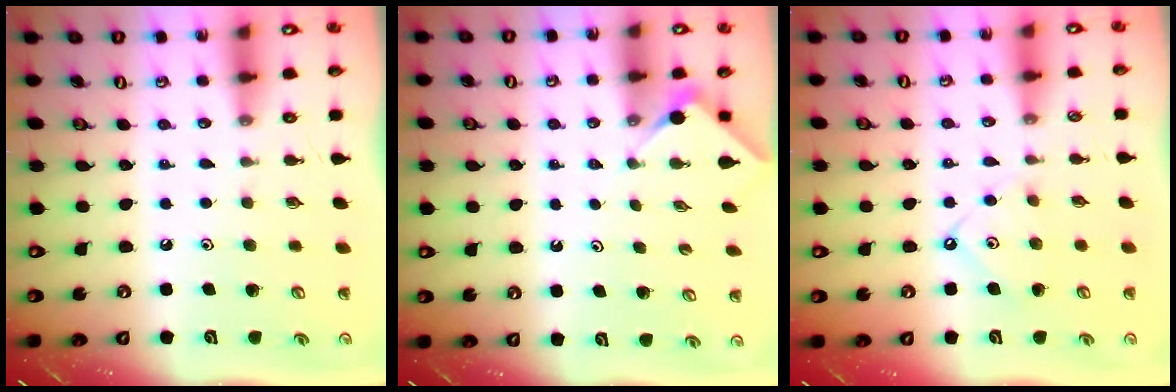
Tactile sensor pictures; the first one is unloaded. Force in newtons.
{"total": 3.0, "press": 3.0, "slide": 0.4}
{"total": 6.1, "press": 6.0, "slide": 0.7}